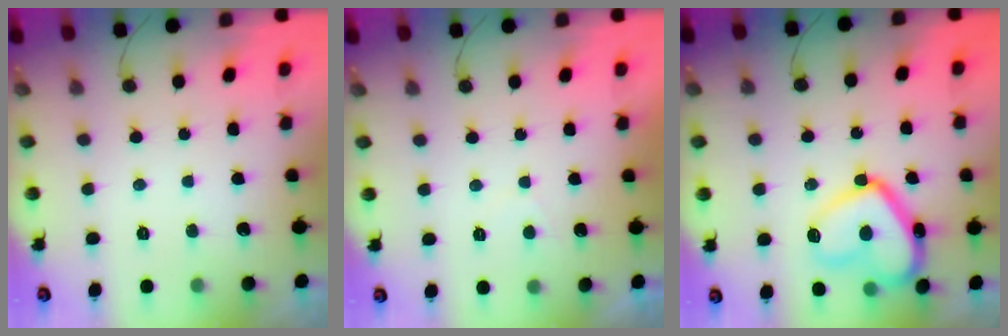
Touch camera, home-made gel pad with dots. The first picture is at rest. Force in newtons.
{"total": 0.7, "press": 0.3, "slide": 0.6}
{"total": 16.0, "press": 16.0, "slide": 1.4}